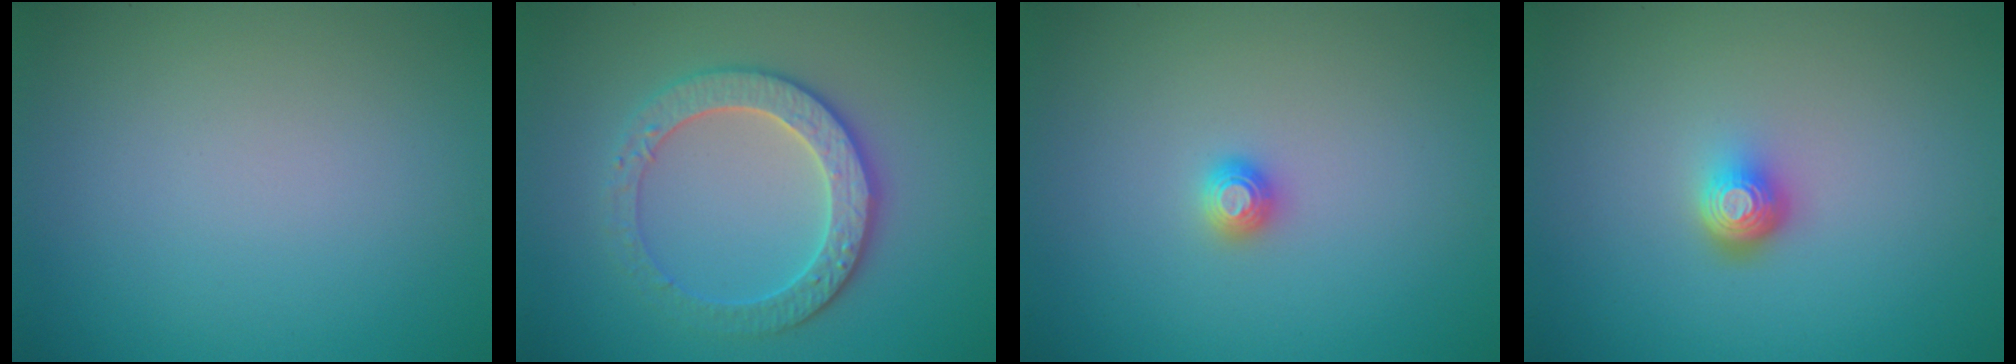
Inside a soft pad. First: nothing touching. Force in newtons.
{"total": 4.1, "press": 3.6, "slide": 1.9}
{"total": 1.2, "press": 1.2, "slide": 0.1}
{"total": 2.2, "press": 1.5, "slide": 1.6}